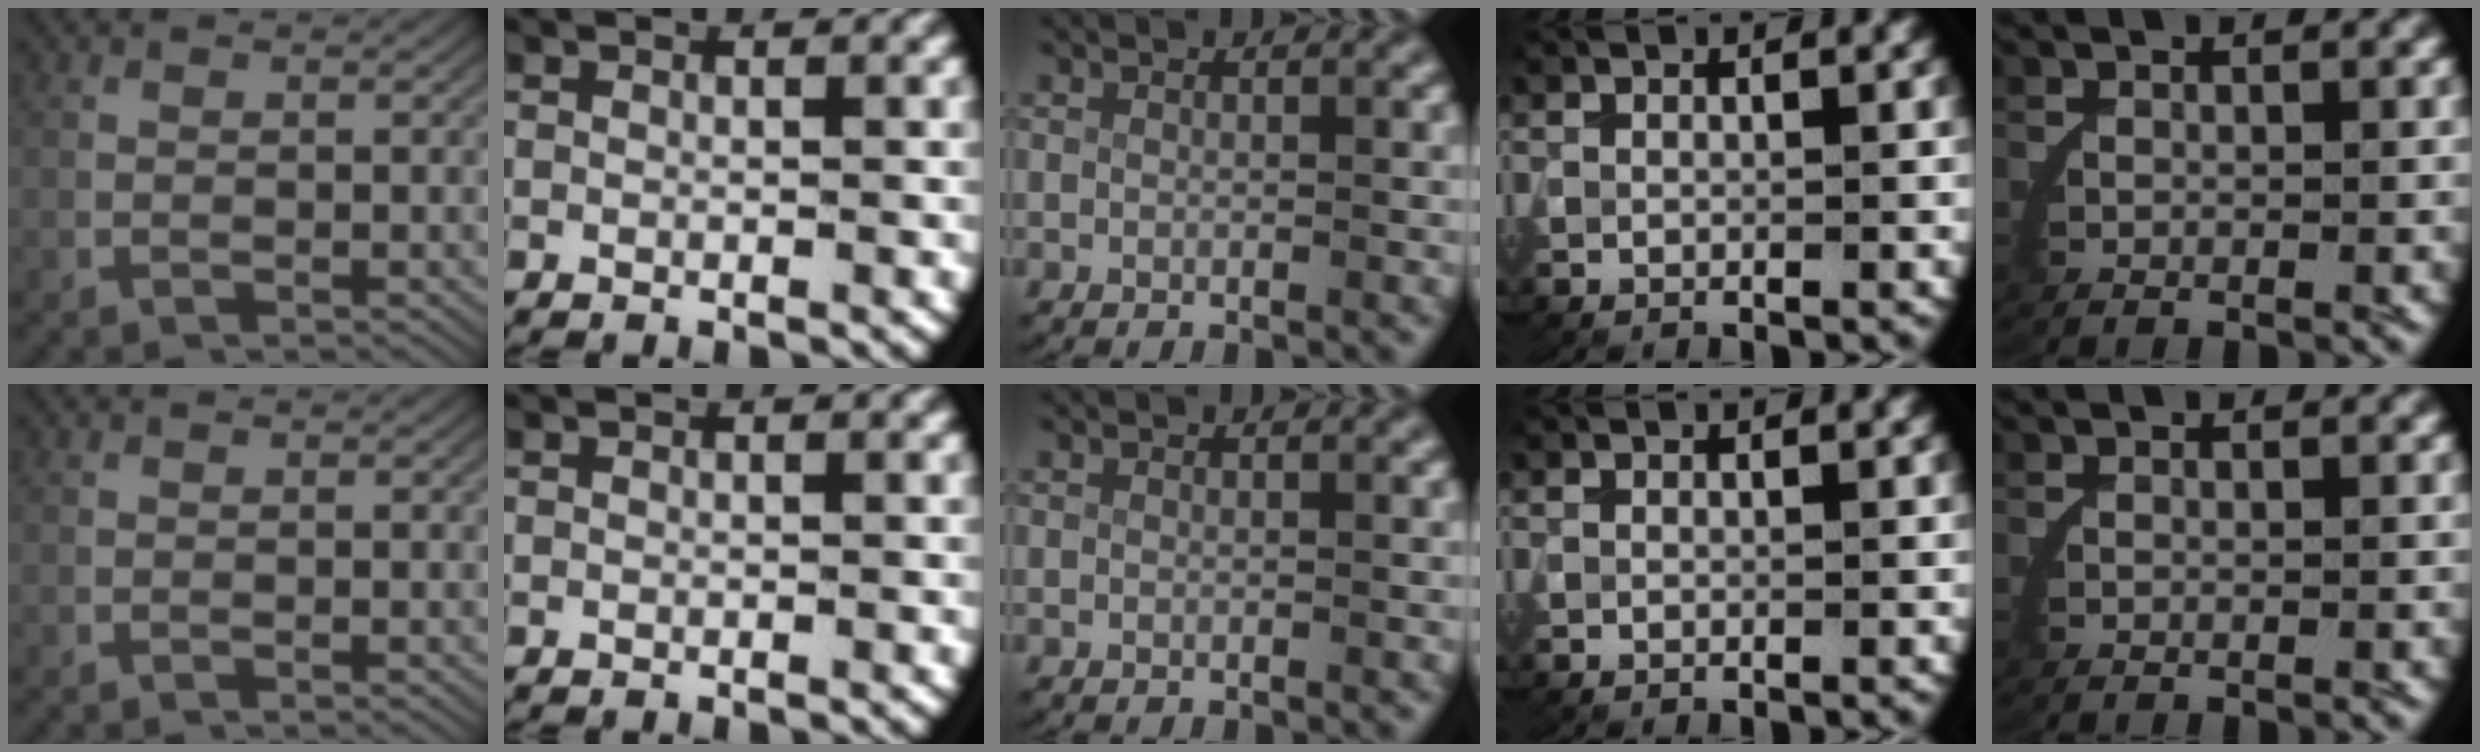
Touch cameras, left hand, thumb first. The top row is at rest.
{}